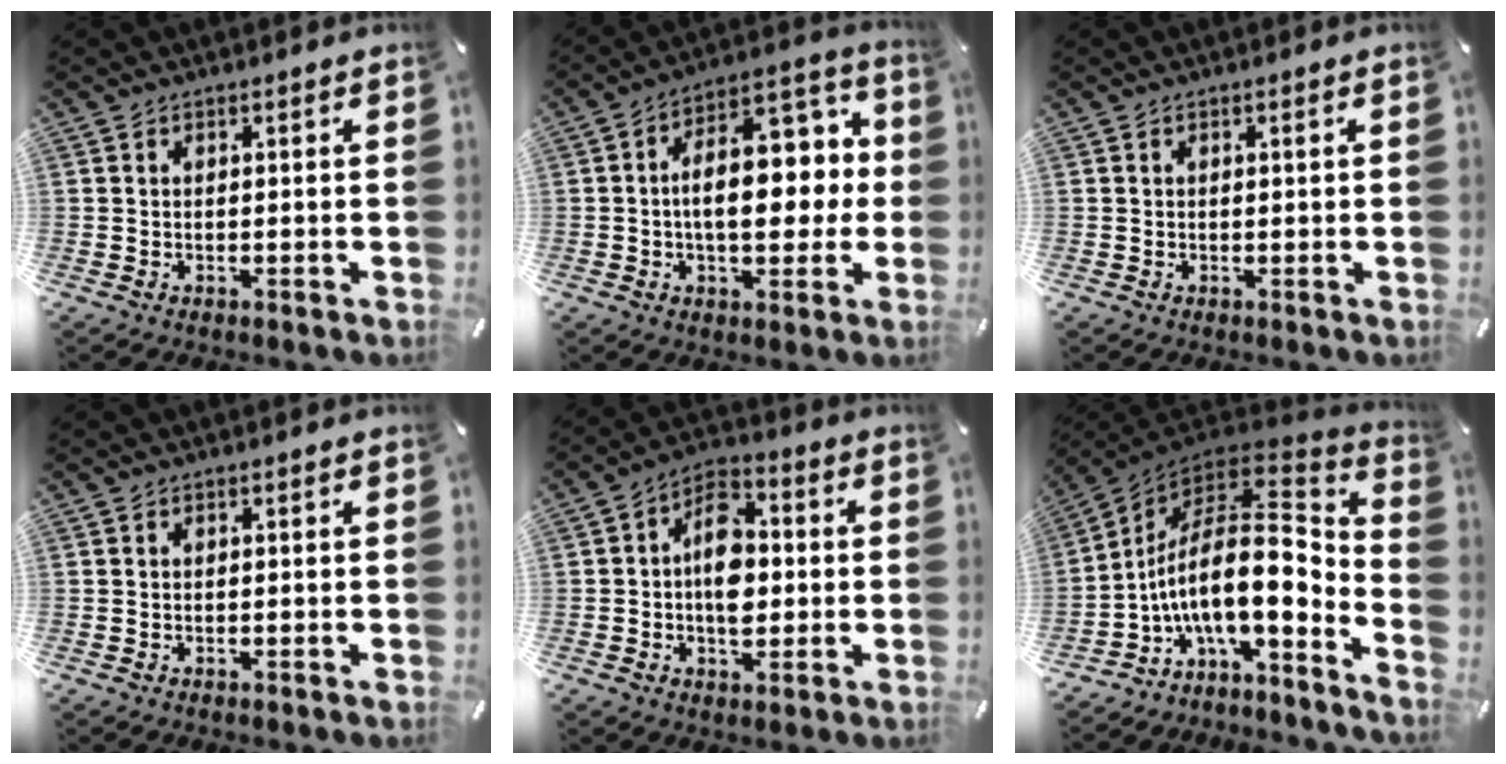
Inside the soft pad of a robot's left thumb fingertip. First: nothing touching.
{"total": 16.6, "force": [0.6, 9.8, 13.3], "torque": [-0.173, -0.006, 0.012]}
{"total": 0.6, "force": [0.1, 0.1, 0.6], "torque": [-0.012, 0.001, 0.001]}
{"total": 0.0}
{"total": 10.8, "force": [-0.7, 7.2, 8.0], "torque": [-0.128, 0.005, -0.016]}
{"total": 19.2, "force": [-0.5, 9.0, 16.9], "torque": [-0.311, -0.044, -0.017]}